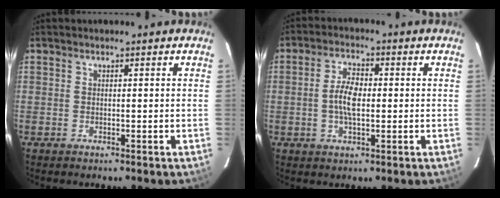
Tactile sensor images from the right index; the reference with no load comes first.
{"total": 5.7, "force": [-0.3, 2.6, 5.1], "torque": [-0.100, 0.006, -0.006]}